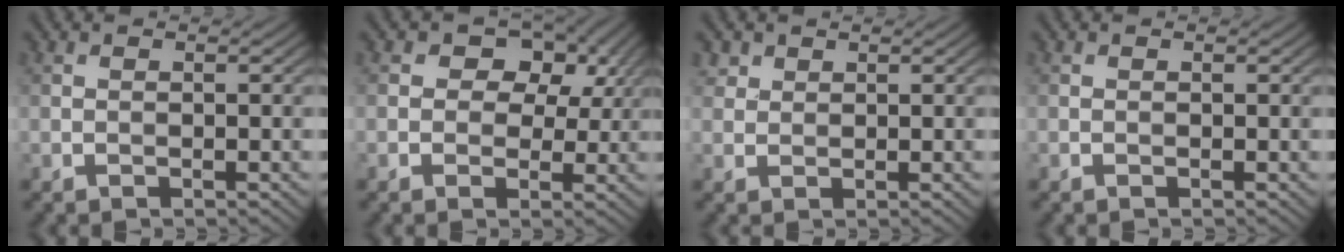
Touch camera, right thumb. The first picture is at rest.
{"total": 8.4, "force": [3.1, 6.1, 4.9], "torque": [-0.080, 0.018, 0.032]}
{"total": 1.9, "force": [1.3, 1.3, 0.4], "torque": [-0.014, 0.000, 0.033]}
{"total": 0.0}